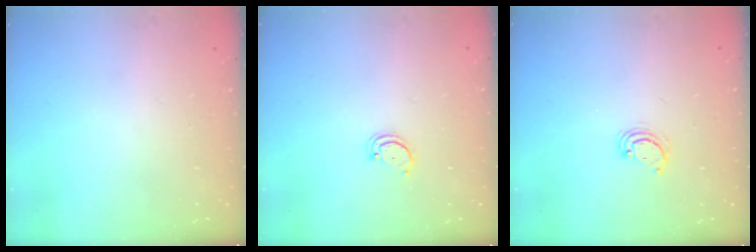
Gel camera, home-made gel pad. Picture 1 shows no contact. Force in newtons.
{"total": 2.2, "press": 2.2, "slide": 0.2}
{"total": 3.3, "press": 3.3, "slide": 0.3}